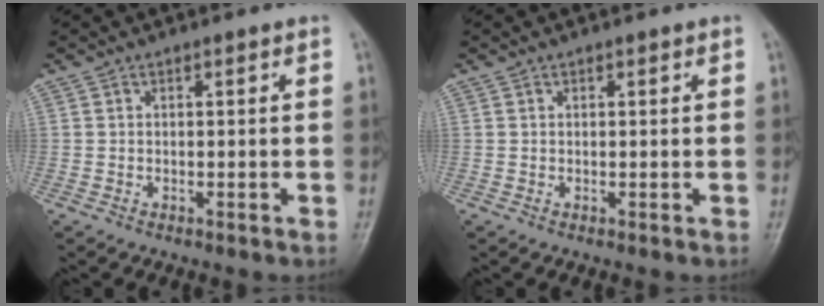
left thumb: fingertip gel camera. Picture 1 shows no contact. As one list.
[{"total": 0.5, "force": [0.3, 0.3, 0.3], "torque": [0.000, -0.001, 0.001]}]